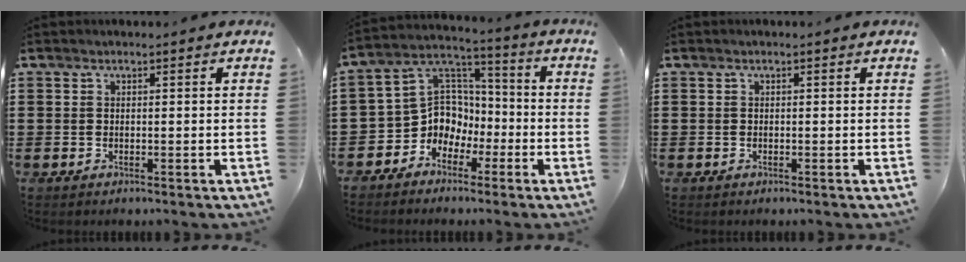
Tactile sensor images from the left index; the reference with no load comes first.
{"total": 7.8, "force": [-3.1, 6.9, 1.9], "torque": [-0.069, -0.001, -0.061]}
{"total": 0.0}